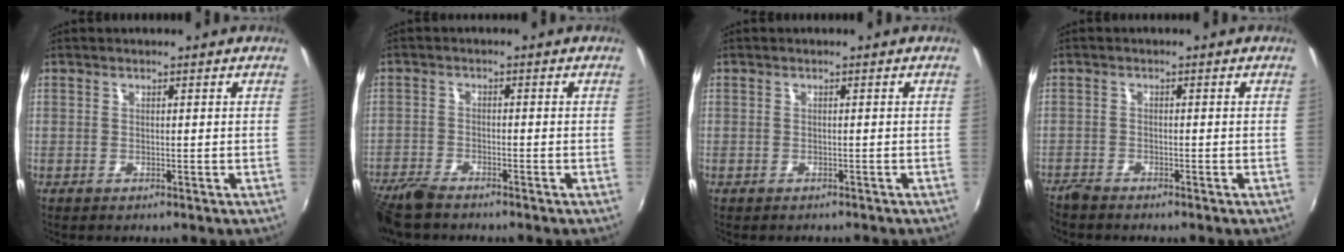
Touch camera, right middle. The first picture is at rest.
{"total": 7.3, "force": [-6.2, 1.8, 3.2], "torque": [-0.091, -0.026, -0.122]}
{"total": 1.0, "force": [-0.9, 0.4, 0.2], "torque": [-0.008, -0.004, -0.012]}
{"total": 2.4, "force": [-2.3, 0.4, 0.5], "torque": [-0.019, -0.010, -0.047]}